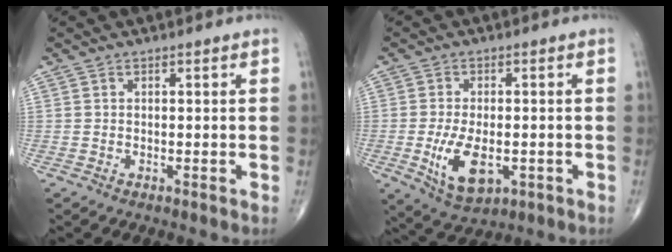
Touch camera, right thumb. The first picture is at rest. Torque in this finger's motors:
{"motor_torque": [0.25, 0.24, 0.47, 0.48, 0.25]}